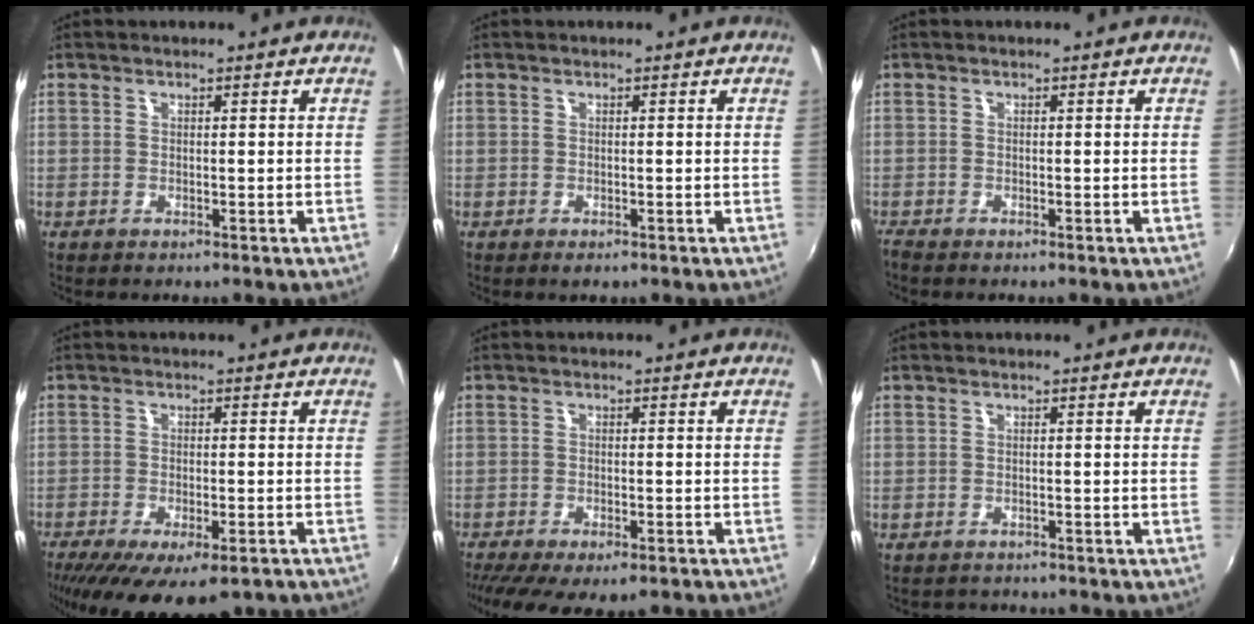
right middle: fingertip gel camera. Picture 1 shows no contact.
{"total": 0.7, "force": [-0.4, 0.4, 0.3], "torque": [-0.007, -0.005, -0.009]}
{"total": 0.9, "force": [-0.9, 0.1, 0.2], "torque": [-0.008, -0.006, -0.020]}
{"total": 14.7, "force": [-10.1, 5.1, 9.4], "torque": [-0.189, -0.057, -0.147]}
{"total": 11.2, "force": [-8.4, 3.5, 6.4], "torque": [-0.139, -0.046, -0.129]}
{"total": 1.9, "force": [-1.7, 0.8, 0.0], "torque": [-0.004, -0.005, -0.026]}